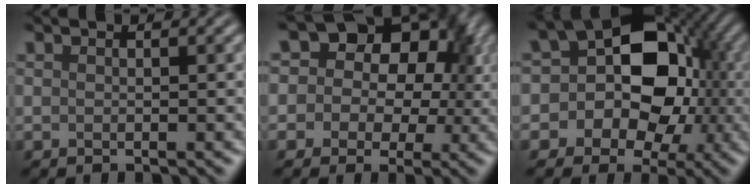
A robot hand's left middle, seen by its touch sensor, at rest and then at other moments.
{"total": 12.3, "force": [4.0, 9.8, 6.3], "torque": [-0.073, 0.049, 0.029]}
{"total": 11.8, "force": [0.3, 9.6, 6.7], "torque": [-0.065, 0.020, -0.024]}